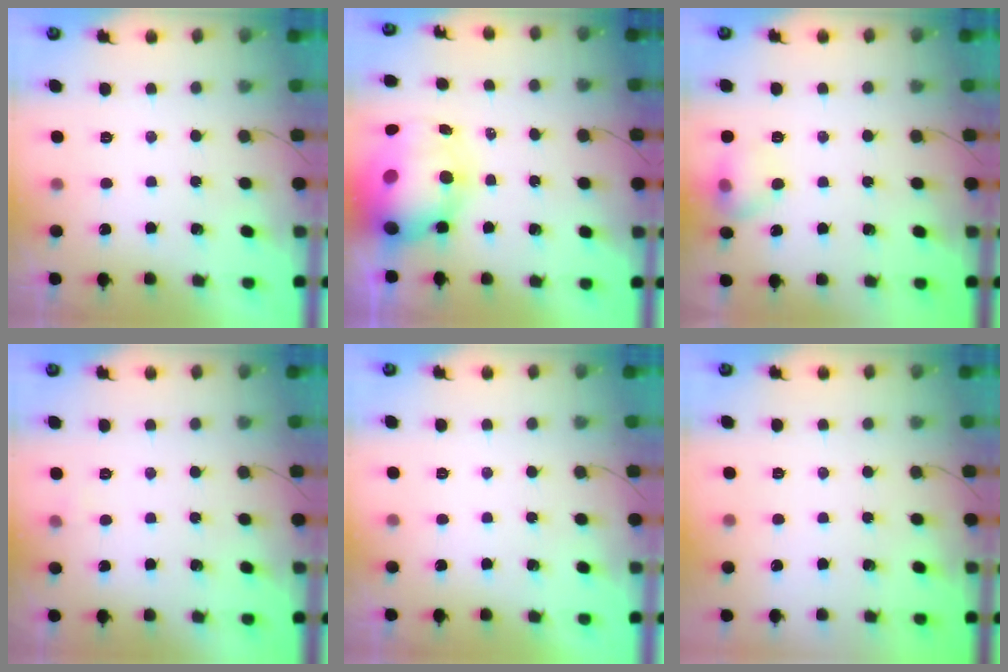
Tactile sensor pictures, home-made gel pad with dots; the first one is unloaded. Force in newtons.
{"total": 13.6, "press": 13.2, "slide": 3.2}
{"total": 8.2, "press": 8.1, "slide": 1.1}
{"total": 2.3, "press": 2.1, "slide": 0.9}
{"total": 0.0}
{"total": 0.0}